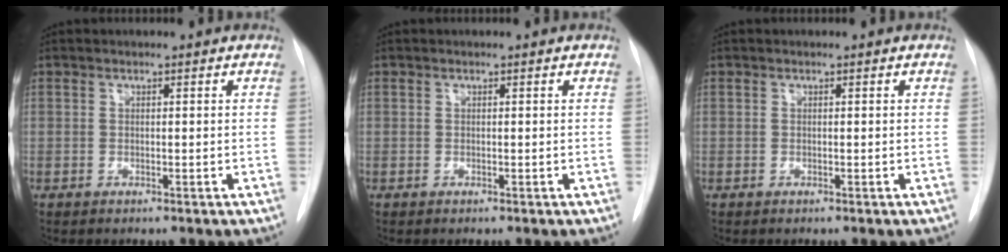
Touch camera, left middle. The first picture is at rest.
{"total": 0.0}
{"total": 0.0}